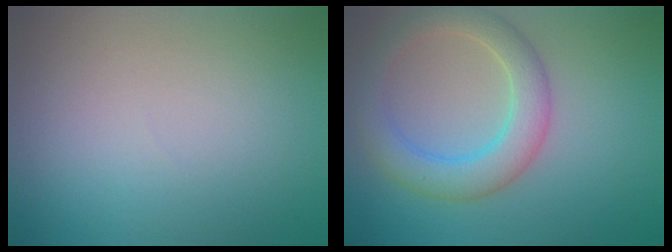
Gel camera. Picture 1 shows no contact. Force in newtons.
{"total": 4.9, "press": 4.9, "slide": 0.3}